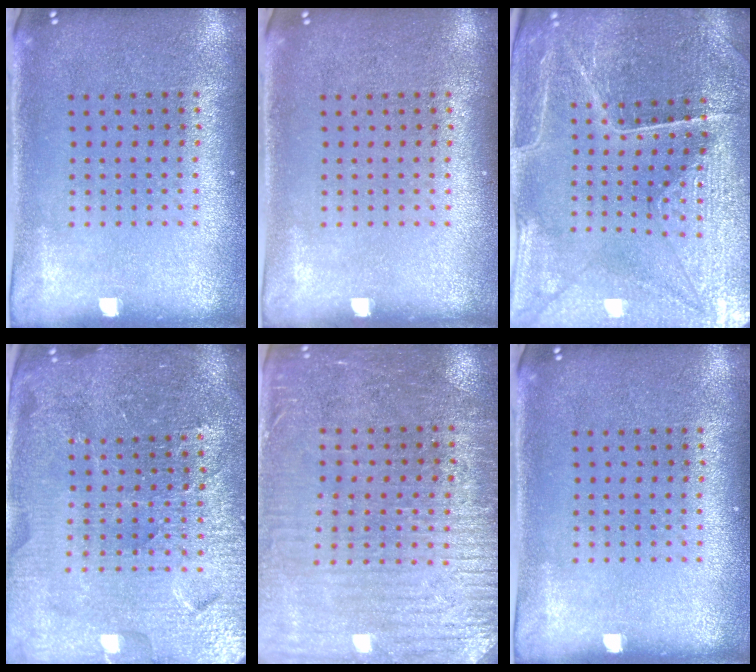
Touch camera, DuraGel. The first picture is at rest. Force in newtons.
{"total": 0.0}
{"total": 3.5, "press": 3.5, "slide": 0.2}
{"total": 5.1, "press": 4.7, "slide": 1.9}
{"total": 3.1, "press": 2.9, "slide": 1.1}
{"total": 0.0}